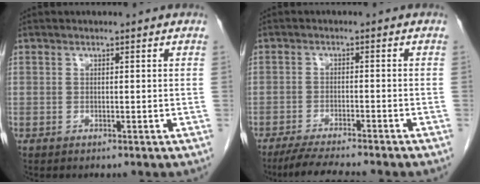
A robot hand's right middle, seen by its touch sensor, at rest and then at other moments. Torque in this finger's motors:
{"motor_torque": [0.34, -0.25, 0.09, 0.05]}